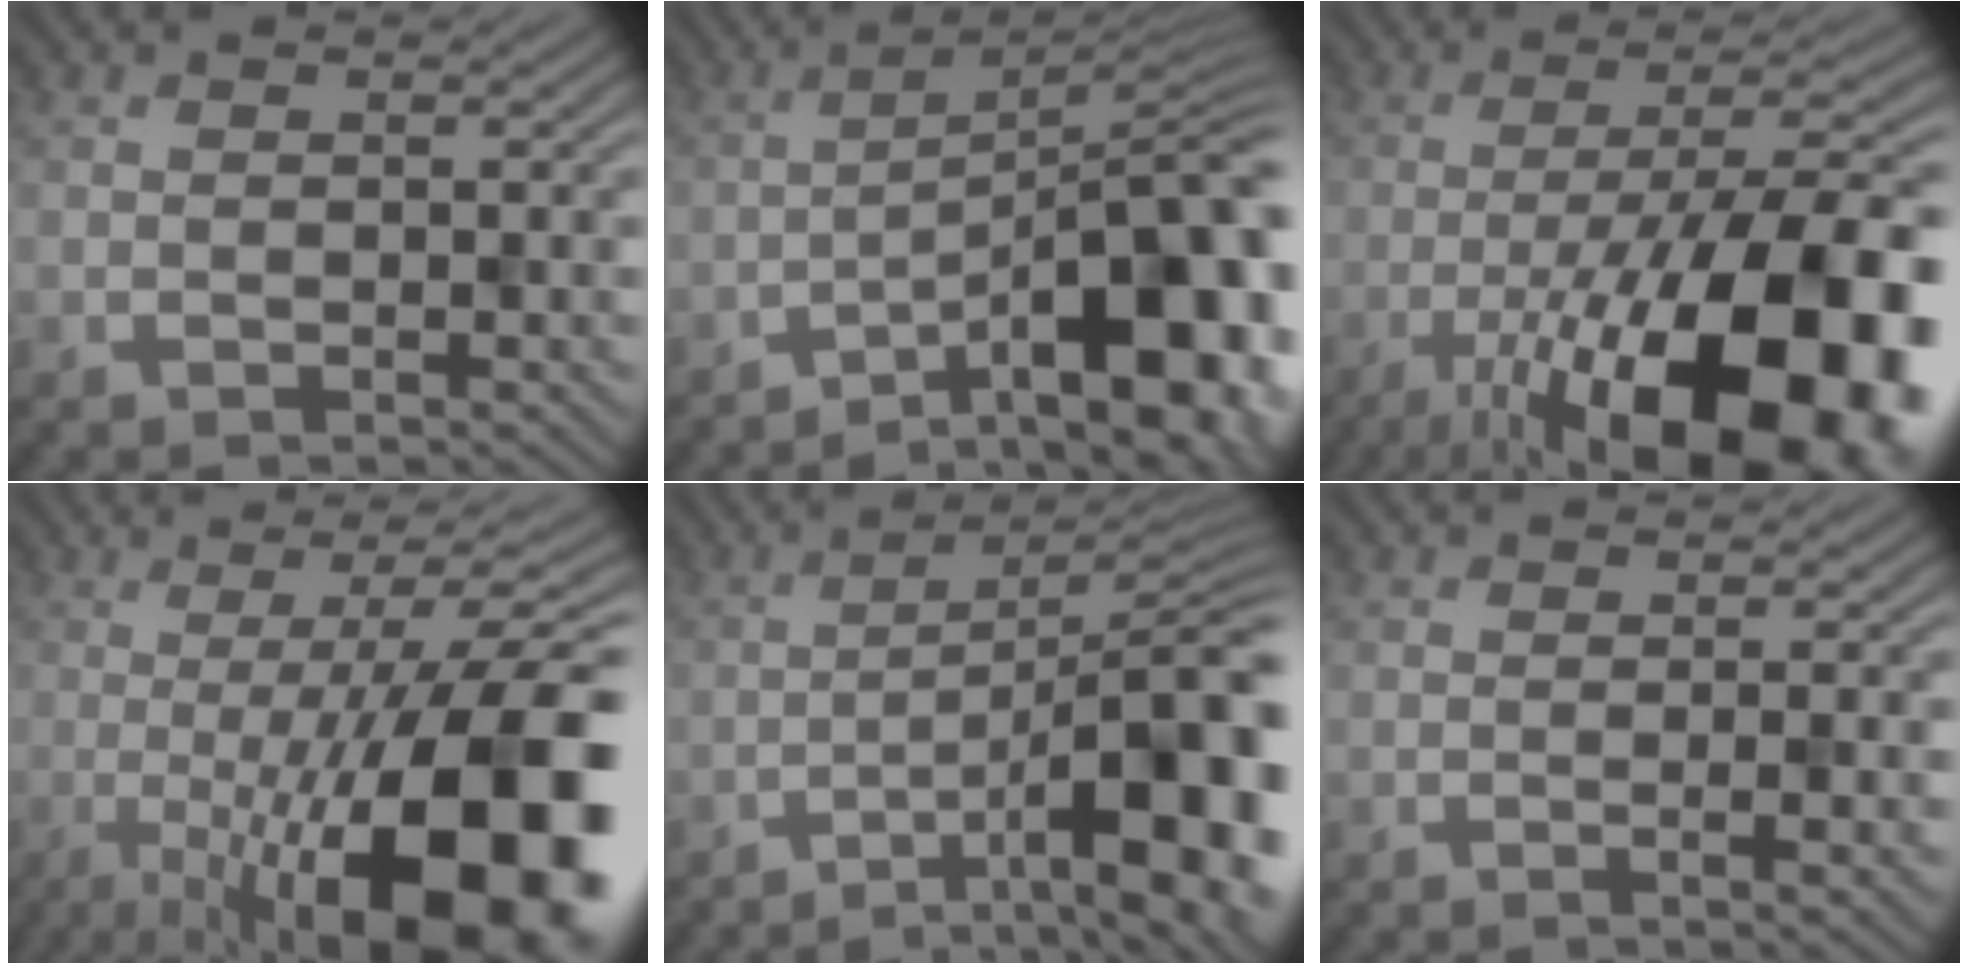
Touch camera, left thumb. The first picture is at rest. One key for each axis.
{"total": 14.6, "fx": -7.2, "fy": 4.4, "fz": 11.9, "tx": -0.152, "ty": 0.014, "tz": -0.107}
{"total": 20.6, "fx": -9.5, "fy": 6.6, "fz": 17.0, "tx": -0.253, "ty": -0.002, "tz": -0.156}
{"total": 20.0, "fx": -5.1, "fy": 5.6, "fz": 18.5, "tx": -0.222, "ty": 0.001, "tz": -0.081}
{"total": 14.1, "fx": -5.6, "fy": 3.6, "fz": 12.4, "tx": -0.151, "ty": 0.016, "tz": -0.081}
{"total": 2.3, "fx": -0.6, "fy": 0.2, "fz": 2.2, "tx": -0.038, "ty": 0.005, "tz": -0.012}